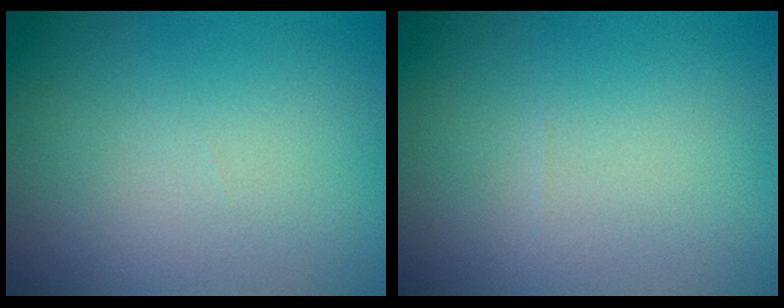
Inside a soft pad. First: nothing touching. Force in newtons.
{"total": 0.0}